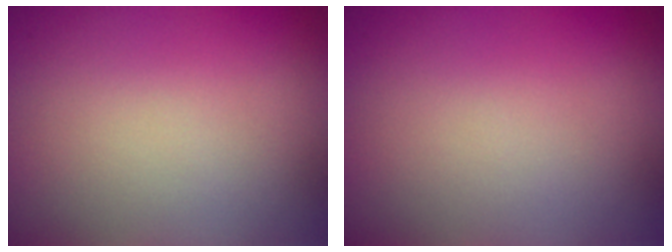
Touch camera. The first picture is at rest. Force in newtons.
{"total": 0.0}